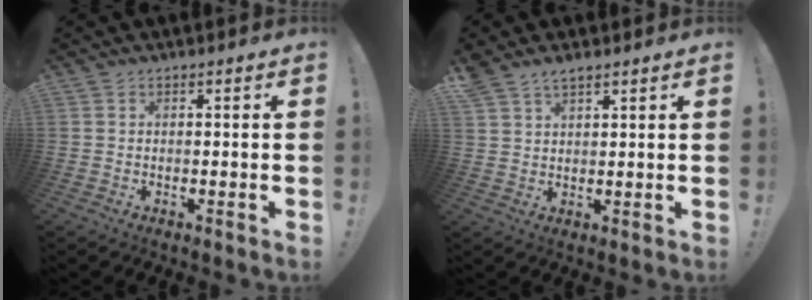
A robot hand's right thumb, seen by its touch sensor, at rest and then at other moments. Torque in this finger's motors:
{"motor_torque": [0.10, 0.30, 0.83, 0.72, 0.02]}